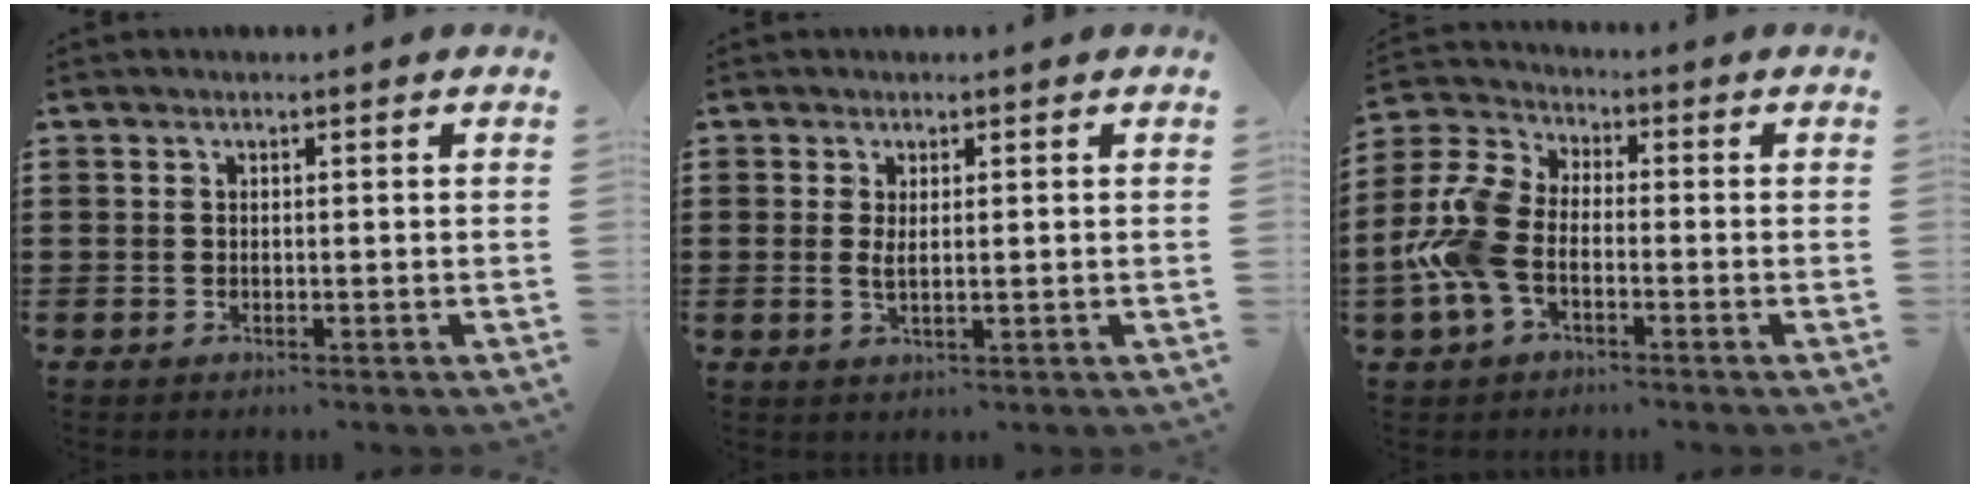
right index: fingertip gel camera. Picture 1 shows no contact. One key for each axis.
{"total": 1.8, "fx": 0.3, "fy": 0.4, "fz": 1.8, "tx": -0.041, "ty": -0.002, "tz": 0.003}
{"total": 8.9, "fx": -2.3, "fy": 5.3, "fz": 6.8, "tx": -0.183, "ty": -0.004, "tz": -0.050}